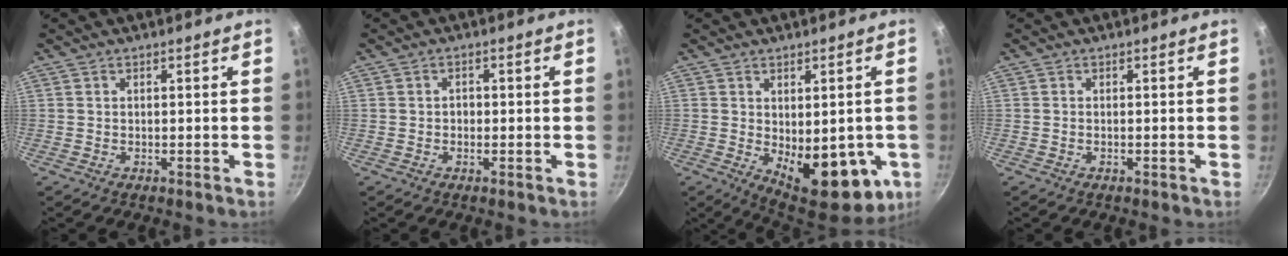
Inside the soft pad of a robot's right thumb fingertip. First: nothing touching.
{"total": 1.2, "force": [-0.3, 1.0, 0.6], "torque": [-0.007, 0.005, -0.005]}
{"total": 16.4, "force": [-3.5, 8.3, 13.7], "torque": [-0.133, -0.021, -0.028]}
{"total": 0.0}